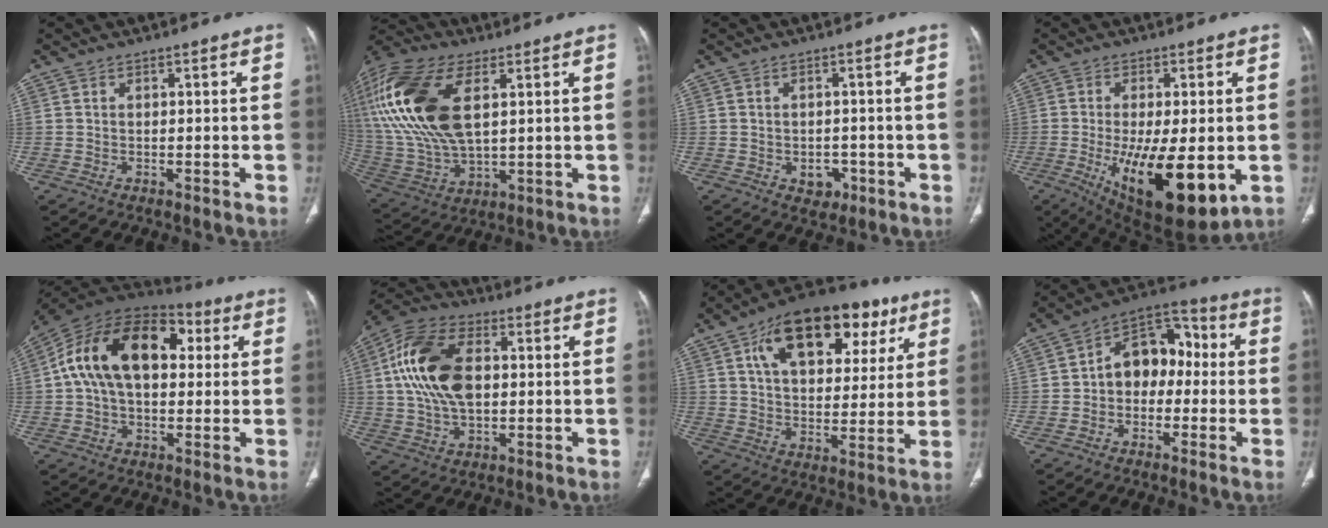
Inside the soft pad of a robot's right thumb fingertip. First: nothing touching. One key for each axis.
{"total": 25.3, "fx": 7.0, "fy": 12.8, "fz": 20.6, "tx": -0.466, "ty": -0.009, "tz": 0.135}
{"total": 3.7, "fx": -1.4, "fy": 2.8, "fz": 1.9, "tx": -0.008, "ty": 0.007, "tz": -0.012}
{"total": 18.6, "fx": -4.5, "fy": 7.0, "fz": 16.6, "tx": -0.261, "ty": -0.024, "tz": -0.048}
{"total": 21.7, "fx": 4.4, "fy": 13.4, "fz": 16.5, "tx": -0.278, "ty": 0.040, "tz": 0.064}
{"total": 17.1, "fx": 2.4, "fy": 10.2, "fz": 13.5, "tx": -0.259, "ty": 0.016, "tz": 0.041}
{"total": 23.6, "fx": 10.8, "fy": 13.1, "fz": 16.3, "tx": -0.212, "ty": 0.004, "tz": 0.170}
{"total": 11.9, "fx": -0.2, "fy": 8.6, "fz": 8.1, "tx": -0.081, "ty": 0.046, "tz": -0.022}